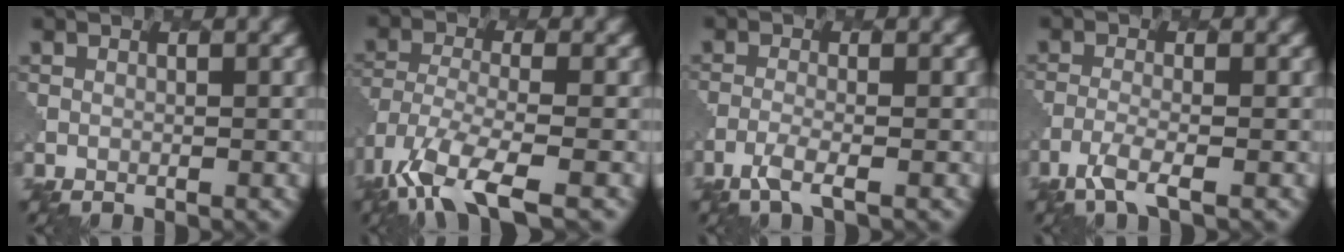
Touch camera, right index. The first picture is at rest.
{"total": 8.0, "force": [-5.0, 2.9, 5.6], "torque": [-0.118, -0.019, -0.098]}
{"total": 2.5, "force": [-1.6, 0.5, 1.9], "torque": [-0.038, -0.004, -0.044]}
{"total": 2.9, "force": [-1.9, 0.6, 2.2], "torque": [-0.046, -0.004, -0.051]}